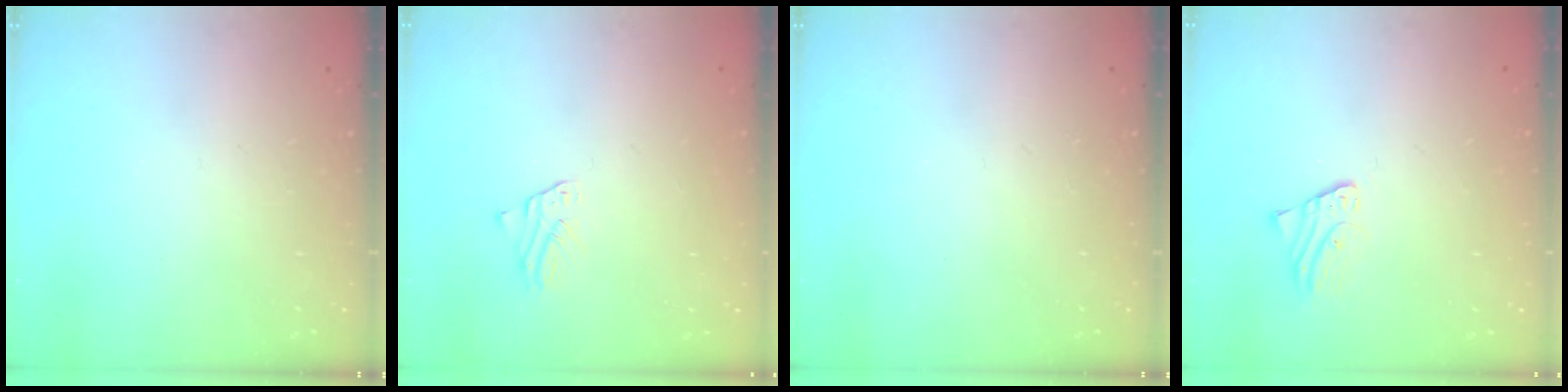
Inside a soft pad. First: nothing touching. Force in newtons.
{"total": 1.9, "press": 1.9, "slide": 0.1}
{"total": 0.0}
{"total": 1.3, "press": 1.3, "slide": 0.1}